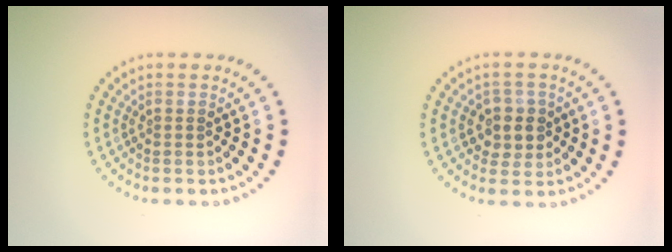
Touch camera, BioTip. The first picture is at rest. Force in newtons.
{"total": 2.8, "press": 2.6, "slide": 0.8}